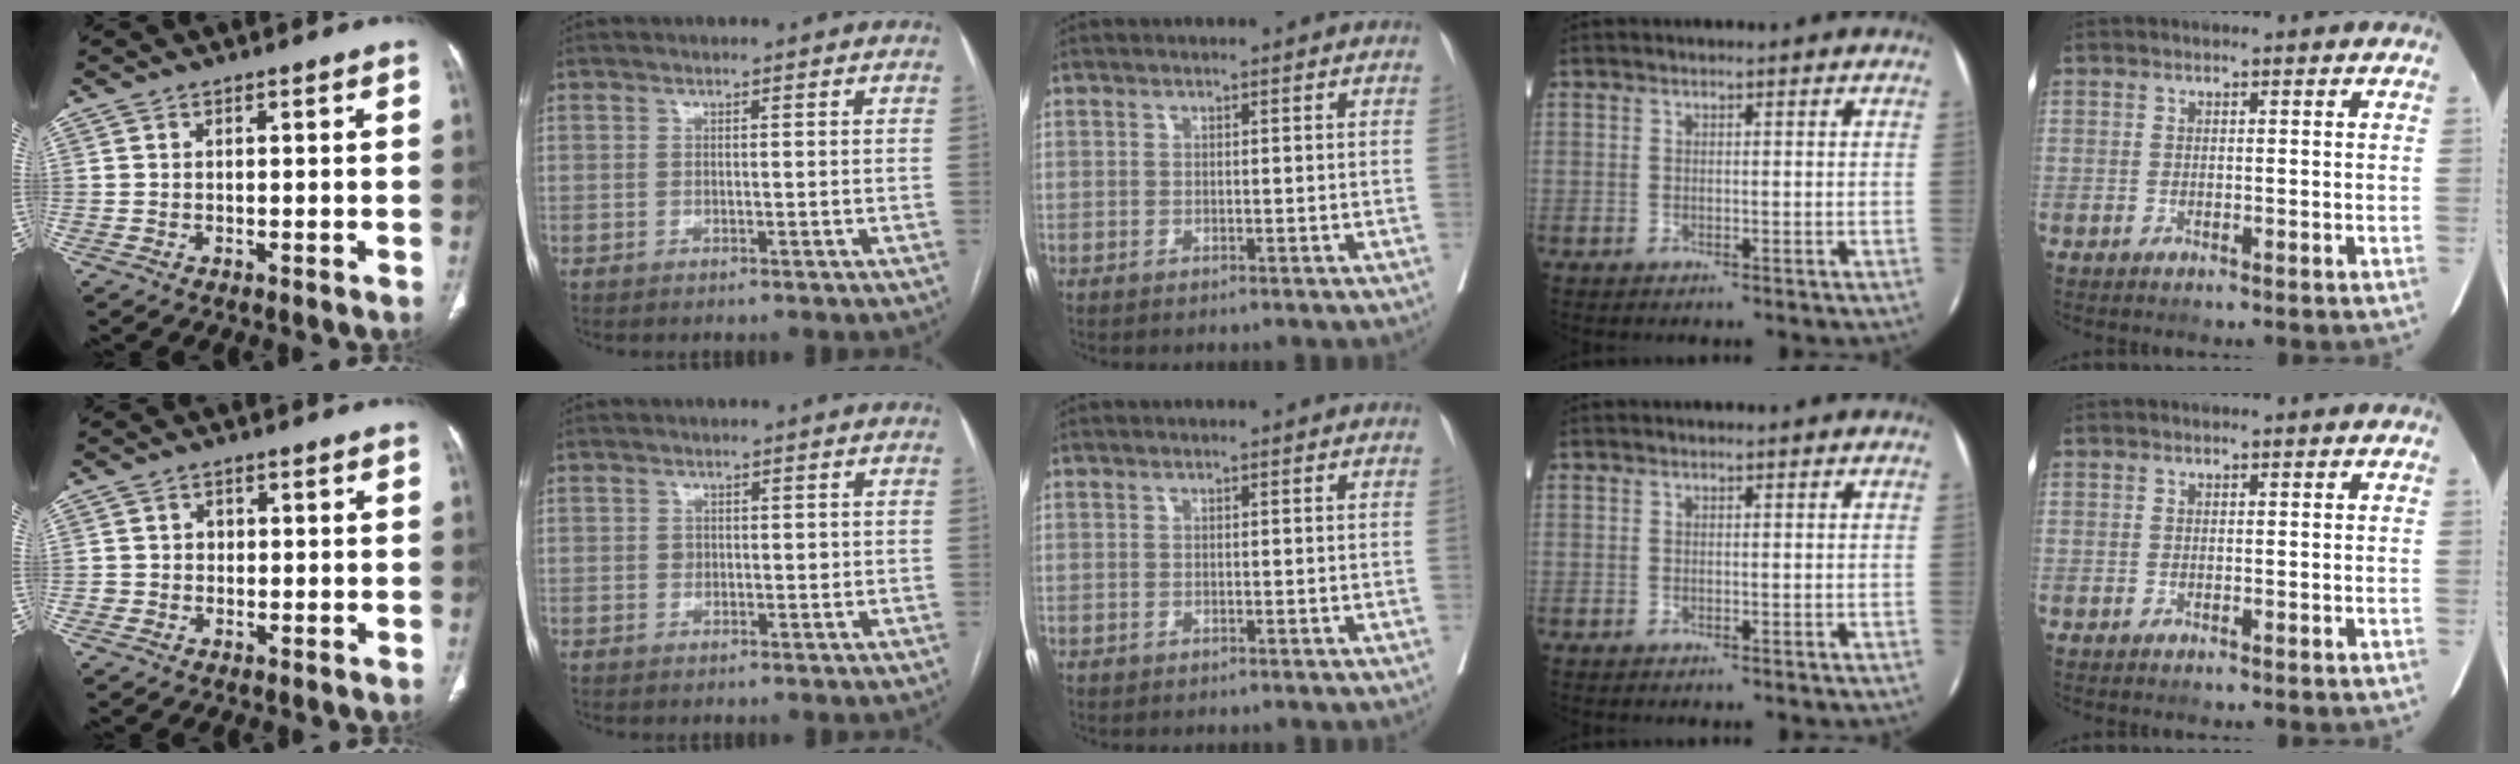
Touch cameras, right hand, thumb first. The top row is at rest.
{"thumb": {"total": 1.9, "force": [-0.2, 1.8, 0.3], "torque": [0.009, 0.008, -0.007]}, "index": {"total": 1.4, "force": [0.1, 1.2, 0.8], "torque": [-0.012, 0.002, 0.001]}}